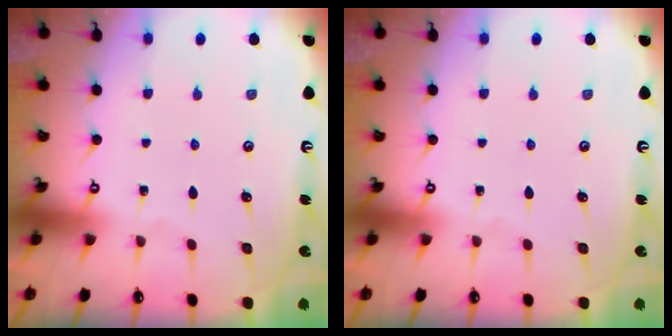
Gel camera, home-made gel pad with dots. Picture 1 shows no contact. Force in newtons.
{"total": 0.0}